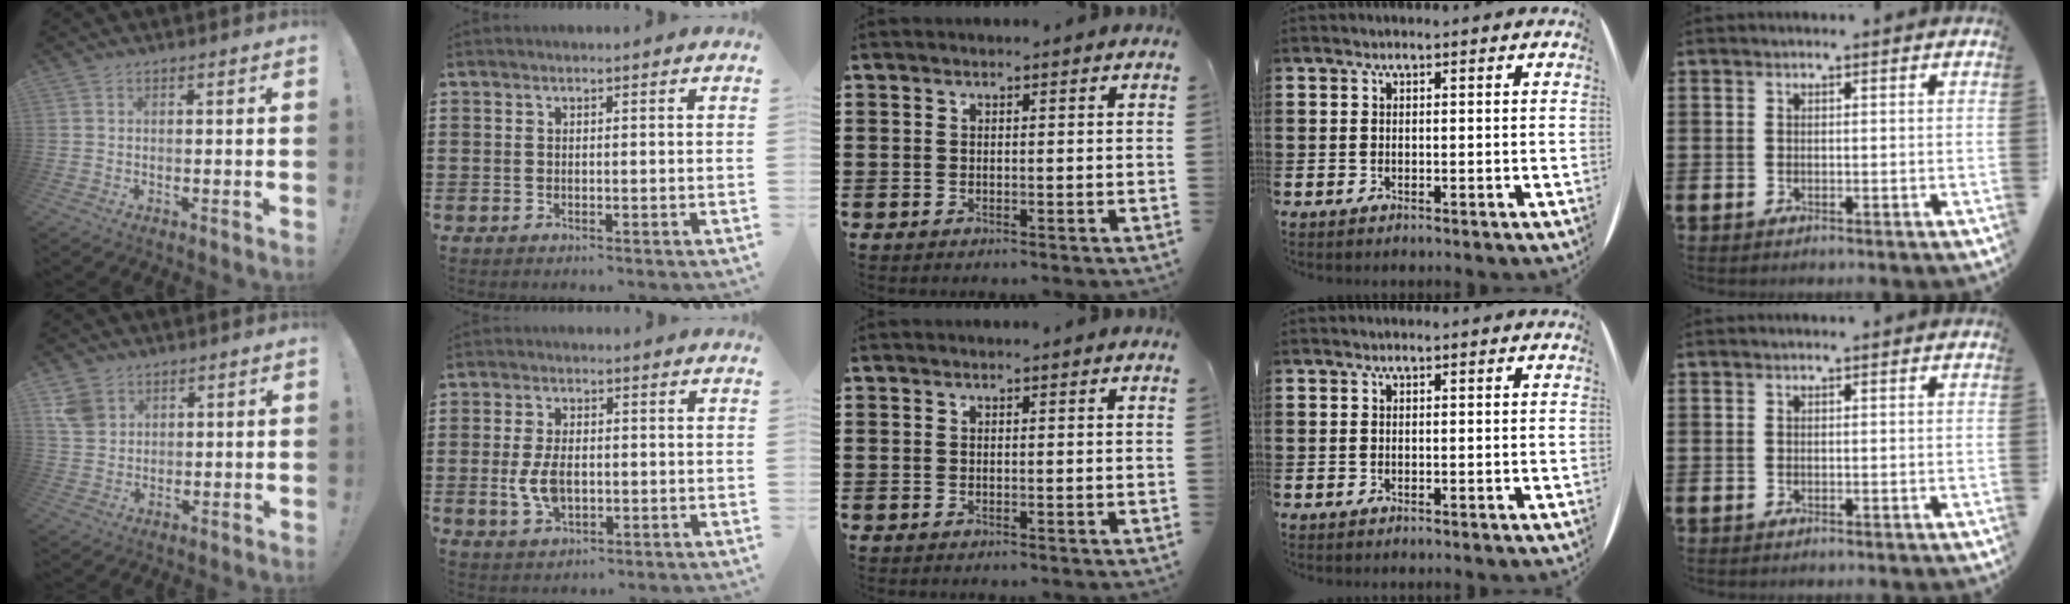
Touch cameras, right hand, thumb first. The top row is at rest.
{"thumb": {"total": 6.4, "force": [3.4, 5.0, 2.2], "torque": [-0.034, -0.009, 0.071]}, "index": {"total": 5.4, "force": [-0.7, 2.8, 4.6], "torque": [-0.105, -0.005, -0.015]}}